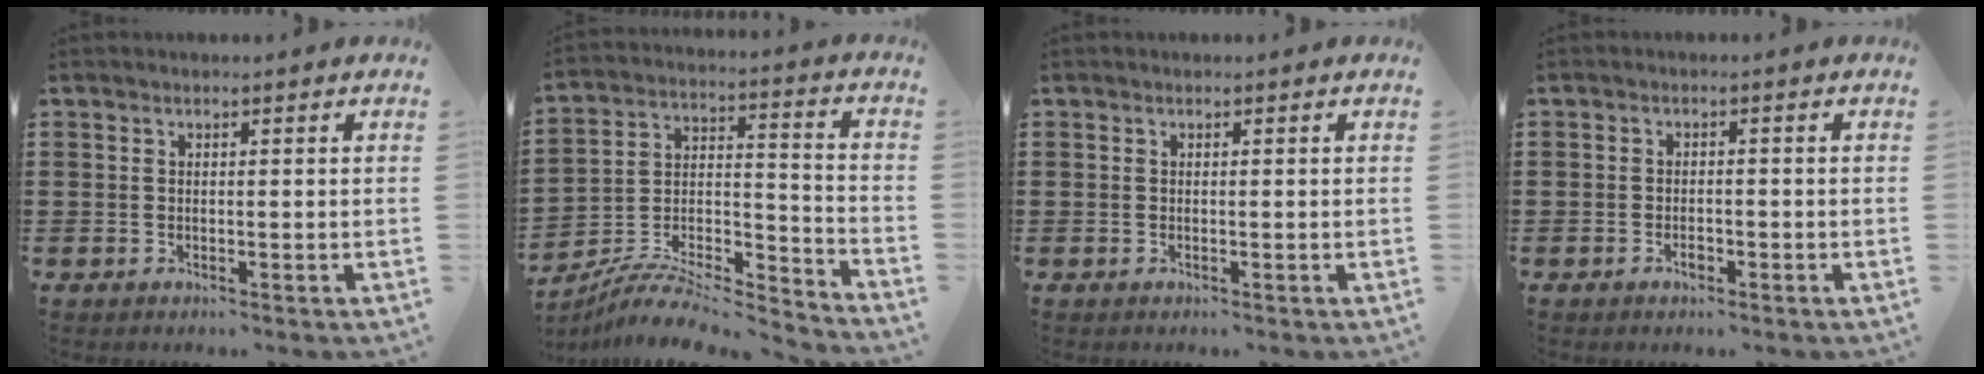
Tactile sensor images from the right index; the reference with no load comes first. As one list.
[{"total": 7.8, "force": [-7.1, 1.6, 2.7], "torque": [-0.042, 0.006, -0.140]}, {"total": 0.0}, {"total": 1.7, "force": [-0.9, 0.8, 1.1], "torque": [-0.023, -0.001, -0.017]}]